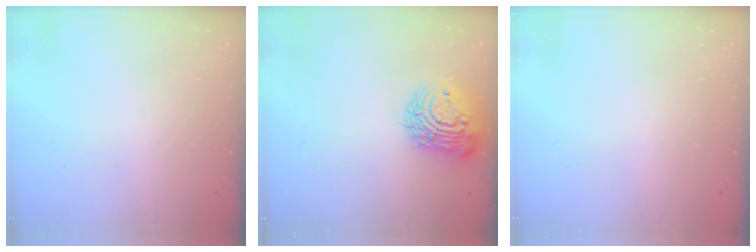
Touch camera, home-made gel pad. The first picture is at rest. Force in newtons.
{"total": 14.0, "press": 14.0, "slide": 1.4}
{"total": 0.0}